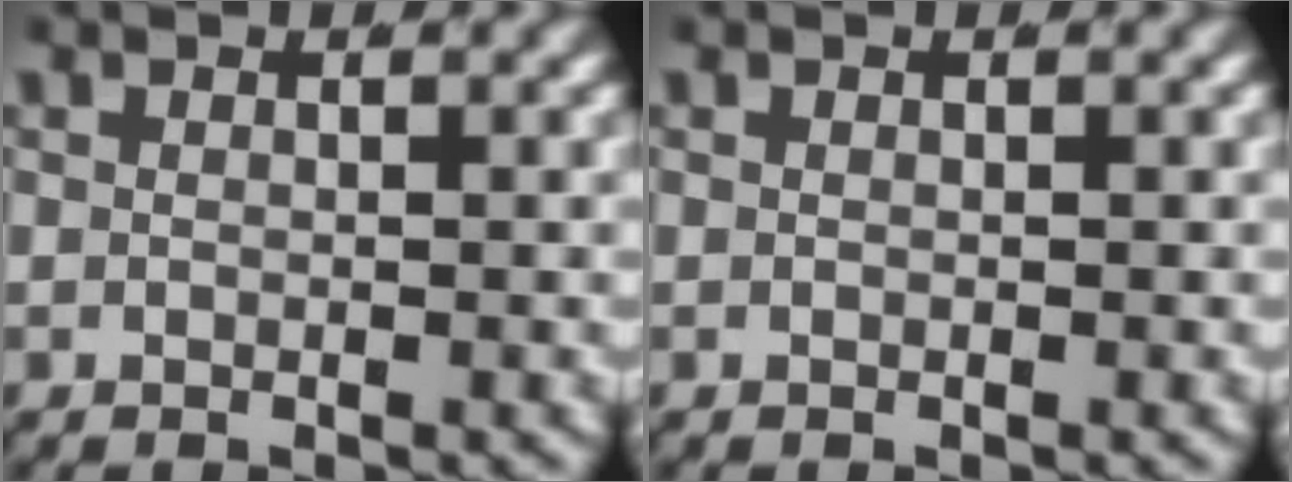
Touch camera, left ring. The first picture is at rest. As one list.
[{"total": 0.0}]